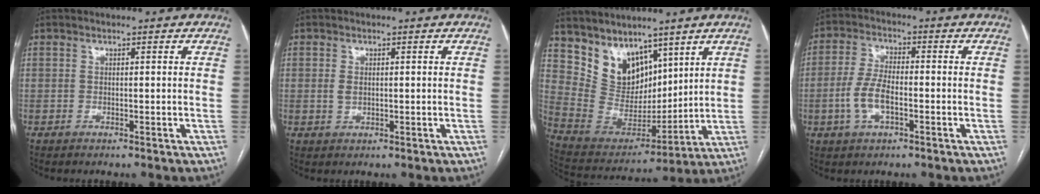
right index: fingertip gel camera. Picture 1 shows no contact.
{"total": 1.6, "force": [0.1, 1.0, 1.2], "torque": [-0.024, -0.001, 0.005]}
{"total": 11.4, "force": [8.0, 6.8, 4.5], "torque": [-0.096, 0.021, 0.175]}
{"total": 6.4, "force": [-1.7, 2.6, 5.6], "torque": [-0.128, 0.006, -0.031]}